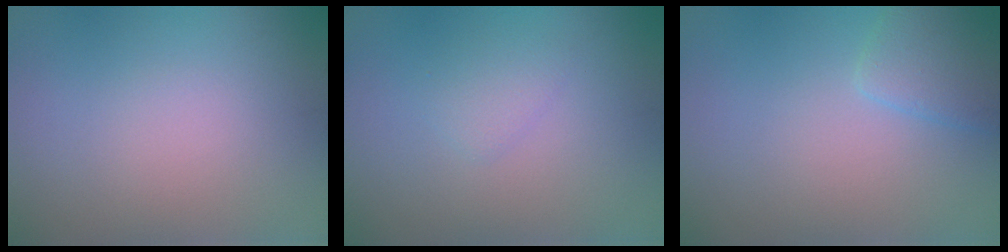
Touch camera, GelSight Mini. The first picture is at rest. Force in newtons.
{"total": 1.2, "press": 1.2, "slide": 0.1}
{"total": 2.1, "press": 2.1, "slide": 0.2}